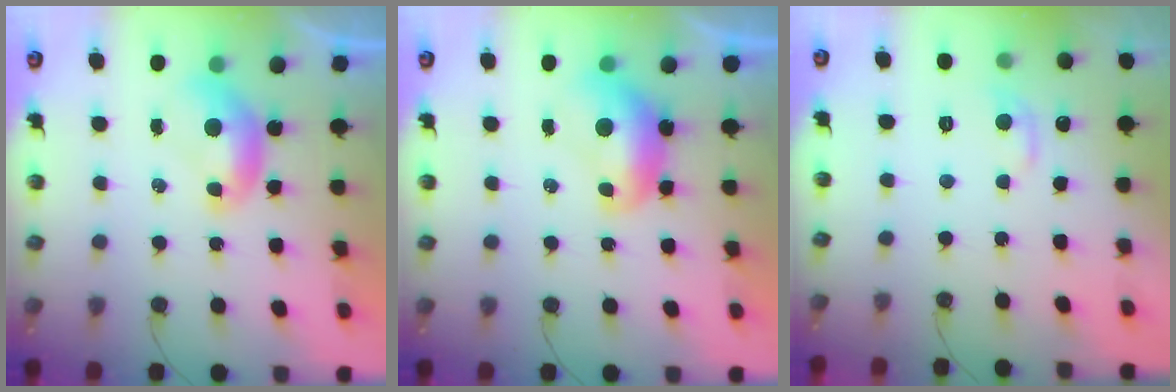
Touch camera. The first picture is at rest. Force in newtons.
{"total": 1.3, "press": 1.2, "slide": 0.4}
{"total": 0.8, "press": 0.1, "slide": 0.8}